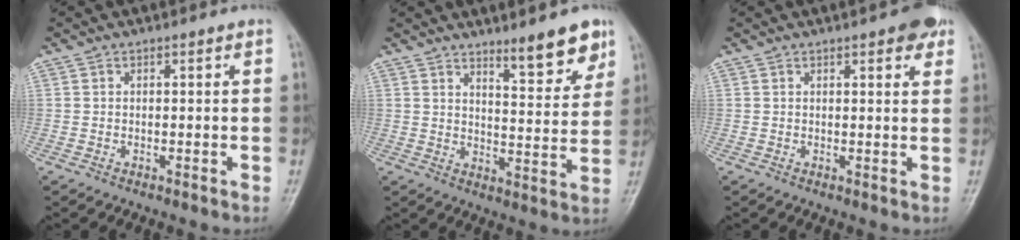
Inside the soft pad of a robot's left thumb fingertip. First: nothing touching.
{"total": 9.2, "force": [6.8, 2.1, 5.8], "torque": [-0.062, -0.053, 0.103]}
{"total": 4.9, "force": [2.8, 1.6, 3.7], "torque": [-0.033, -0.007, 0.030]}